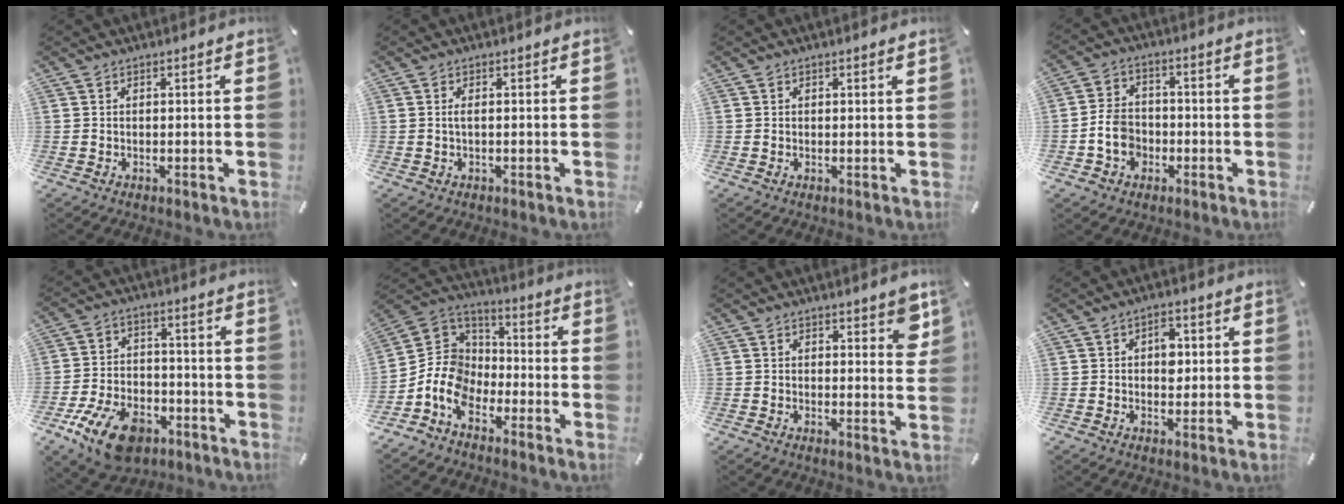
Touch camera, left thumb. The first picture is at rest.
{"total": 1.5, "force": [-0.1, 0.5, 1.4], "torque": [-0.027, 0.000, -0.002]}
{"total": 0.5, "force": [0.3, 0.3, 0.4], "torque": [-0.007, 0.000, 0.005]}
{"total": 8.2, "force": [-2.3, 6.8, 3.8], "torque": [-0.086, 0.021, -0.038]}
{"total": 13.4, "force": [-7.6, 8.0, 7.7], "torque": [-0.145, 0.051, -0.130]}
{"total": 11.2, "force": [-6.8, 7.8, 4.3], "torque": [-0.116, 0.023, -0.134]}
{"total": 4.6, "force": [2.7, 2.4, 2.8], "torque": [-0.019, -0.013, 0.042]}
{"total": 5.2, "force": [0.6, 3.6, 3.7], "torque": [-0.034, -0.005, 0.000]}